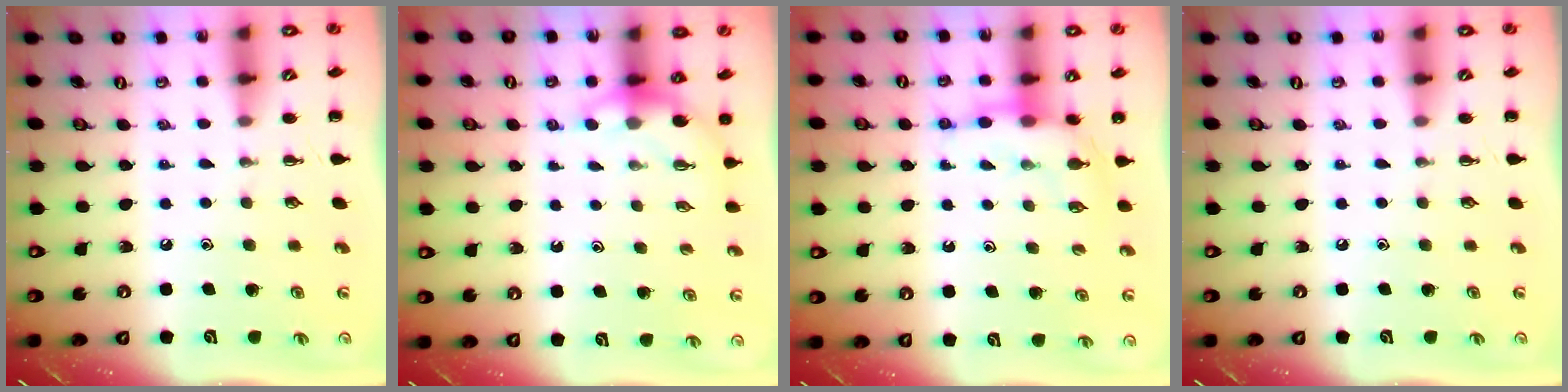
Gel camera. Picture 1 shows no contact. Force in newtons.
{"total": 3.9, "press": 3.9, "slide": 0.2}
{"total": 7.7, "press": 7.7, "slide": 0.8}
{"total": 0.0}